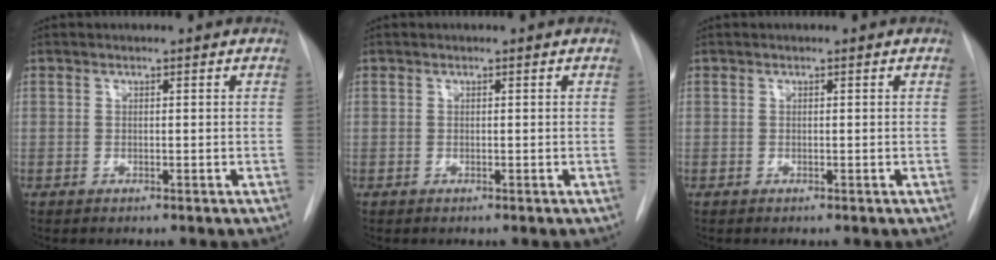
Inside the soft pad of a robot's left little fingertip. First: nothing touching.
{"total": 0.0}
{"total": 0.0}